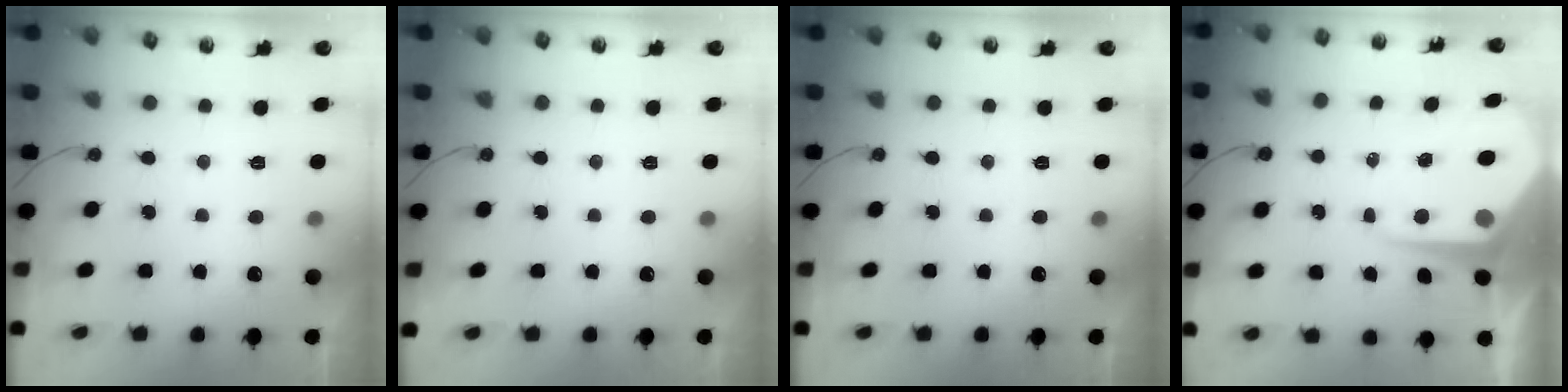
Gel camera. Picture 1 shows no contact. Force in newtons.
{"total": 0.0}
{"total": 0.0}
{"total": 9.8, "press": 9.8, "slide": 0.8}